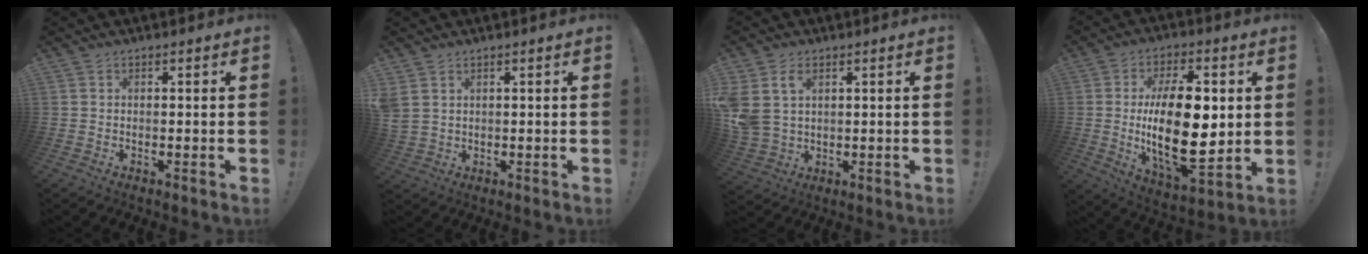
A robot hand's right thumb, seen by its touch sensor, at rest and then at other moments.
{"total": 3.4, "force": [1.7, 2.2, 1.9], "torque": [-0.042, 0.002, 0.037]}
{"total": 7.7, "force": [3.7, 5.2, 4.4], "torque": [-0.091, -0.008, 0.073]}
{"total": 24.4, "force": [1.3, 11.6, 21.4], "torque": [-0.385, -0.016, 0.023]}